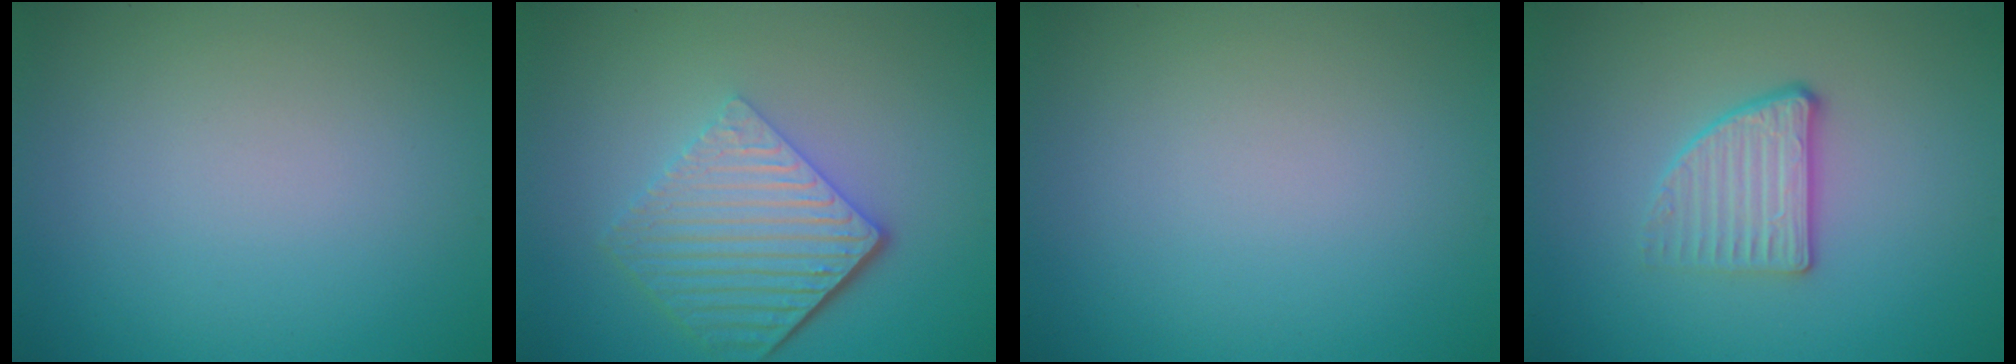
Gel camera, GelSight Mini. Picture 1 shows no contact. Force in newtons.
{"total": 6.0, "press": 4.2, "slide": 4.3}
{"total": 0.0}
{"total": 2.9, "press": 2.5, "slide": 1.4}